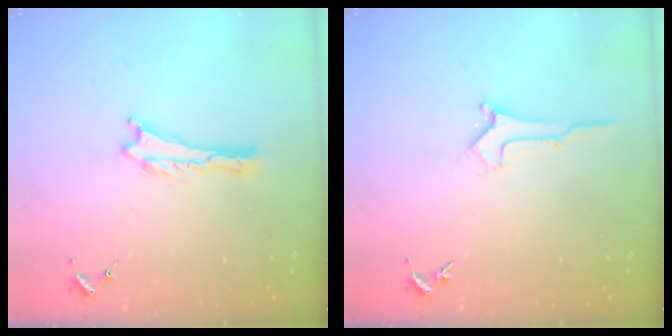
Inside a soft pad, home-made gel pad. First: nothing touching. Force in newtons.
{"total": 1.0, "press": 1.0, "slide": 0.0}